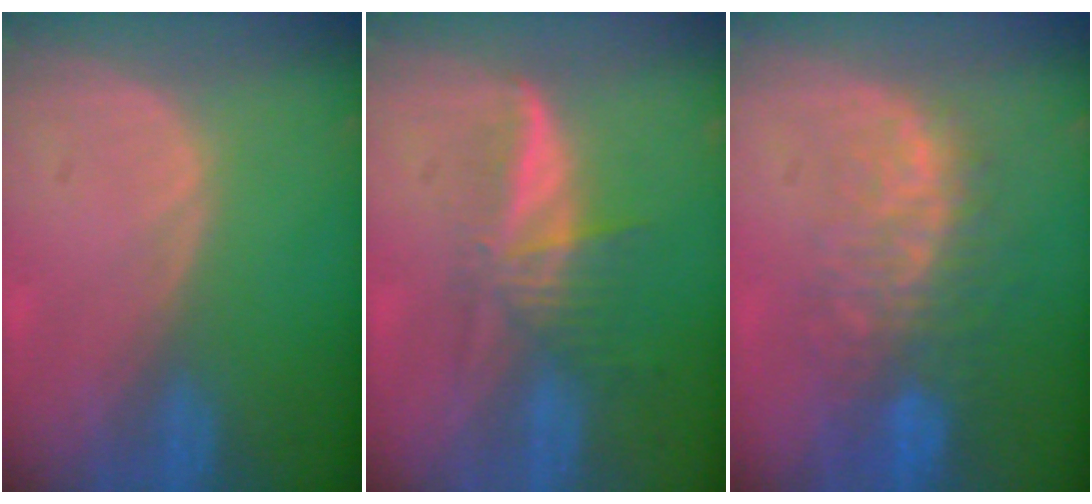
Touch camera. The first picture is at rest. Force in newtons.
{"total": 5.9, "press": 5.4, "slide": 2.3}
{"total": 9.9, "press": 8.4, "slide": 5.2}